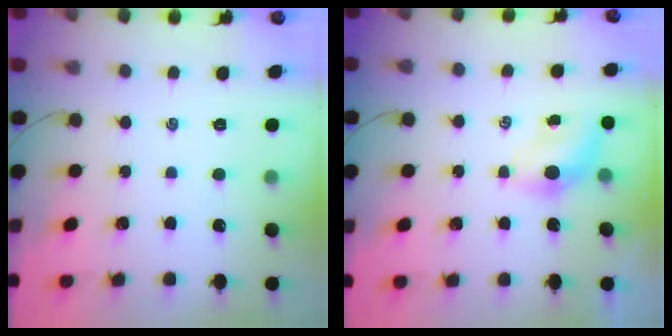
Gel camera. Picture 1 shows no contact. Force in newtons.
{"total": 4.0, "press": 3.9, "slide": 0.9}